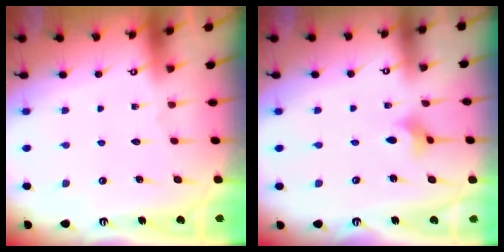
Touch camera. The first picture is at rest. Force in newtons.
{"total": 2.2, "press": 2.2, "slide": 0.2}